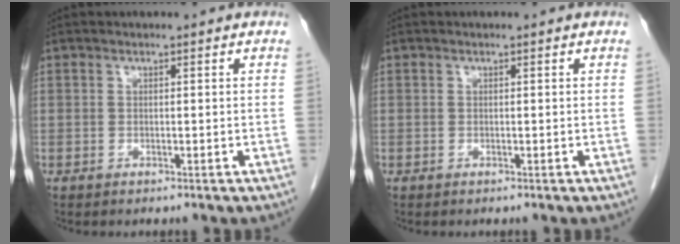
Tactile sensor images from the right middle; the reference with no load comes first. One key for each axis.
{"total": 0.0}